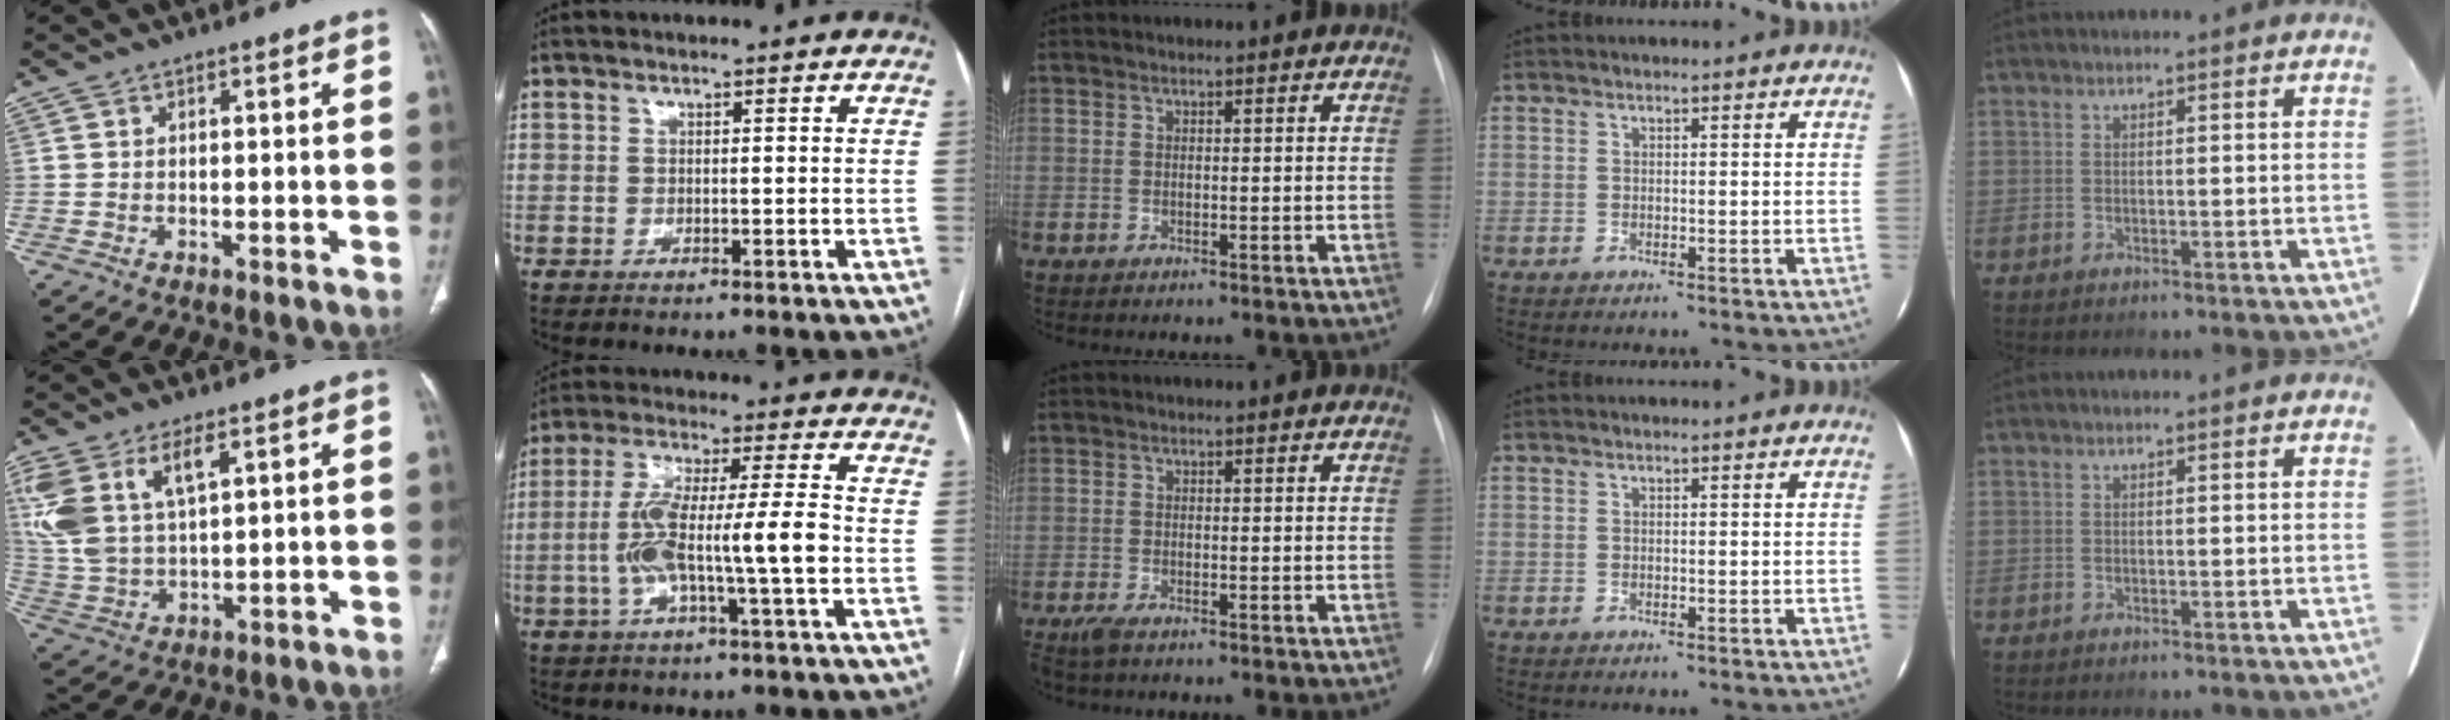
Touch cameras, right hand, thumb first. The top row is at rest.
{"thumb": {"total": 13.7, "force": [6.0, 6.6, 10.4], "torque": [-0.233, -0.008, 0.130]}, "index": {"total": 12.1, "force": [-2.5, 0.6, 11.8], "torque": [-0.227, 0.019, -0.048]}, "middle": {"total": 2.3, "force": [-1.6, 0.7, 1.5], "torque": [-0.036, -0.007, -0.027]}}